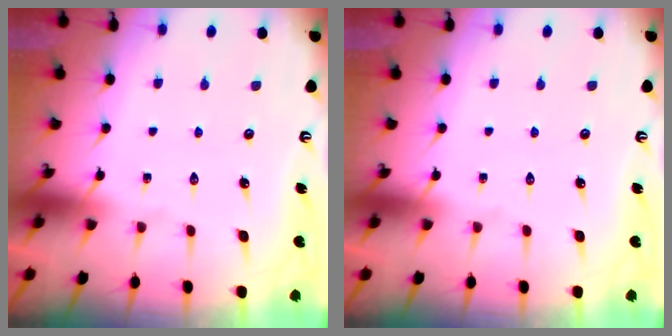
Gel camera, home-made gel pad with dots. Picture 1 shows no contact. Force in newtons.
{"total": 0.0}